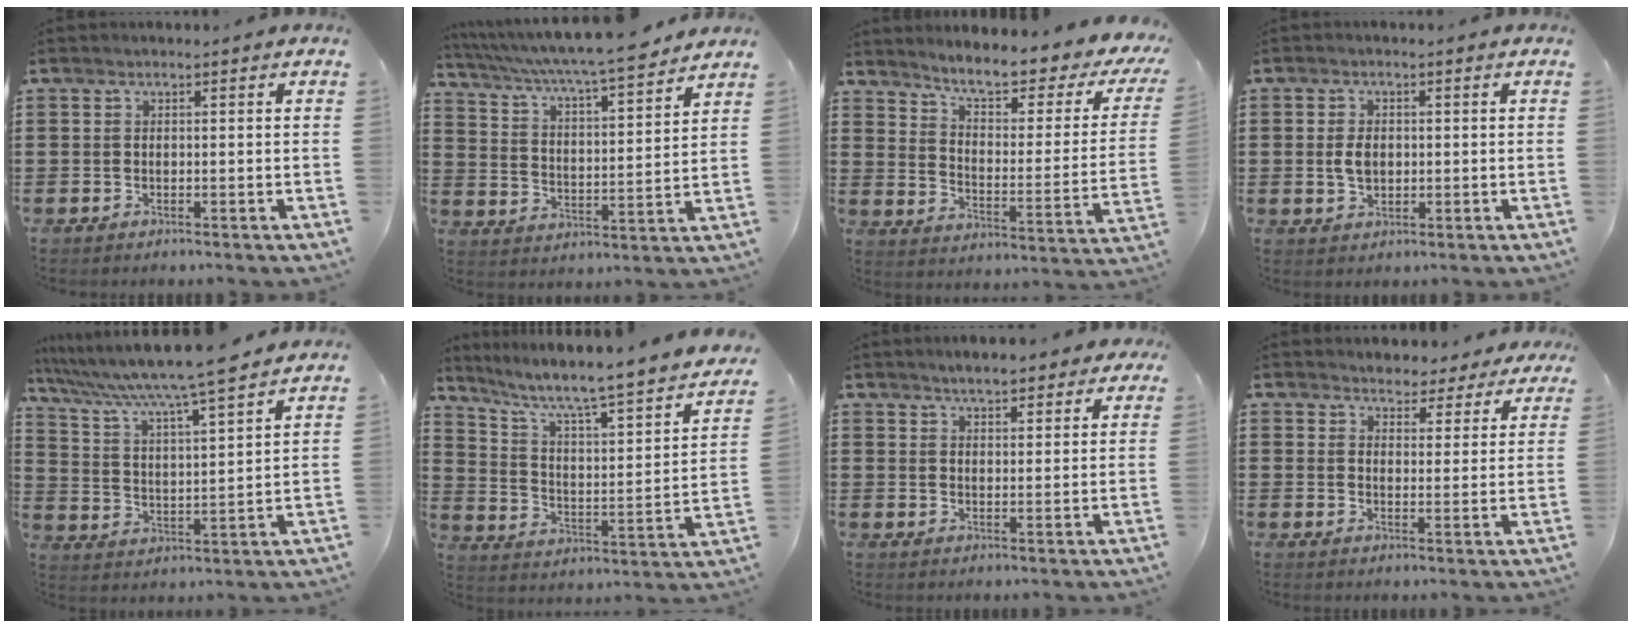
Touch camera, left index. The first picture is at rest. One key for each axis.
{"total": 5.8, "fx": 5.2, "fy": -0.2, "fz": 2.5, "tx": -0.073, "ty": -0.038, "tz": 0.081}
{"total": 6.1, "fx": 5.0, "fy": 0.4, "fz": 3.5, "tx": -0.082, "ty": -0.040, "tz": 0.076}
{"total": 3.3, "fx": 0.2, "fy": 2.1, "fz": 2.6, "tx": -0.060, "ty": 0.003, "tz": 0.000}
{"total": 7.1, "fx": 6.3, "fy": -0.8, "fz": 3.2, "tx": -0.091, "ty": -0.050, "tz": 0.099}
{"total": 5.3, "fx": 3.9, "fy": 0.3, "fz": 3.5, "tx": -0.089, "ty": -0.046, "tz": 0.053}
{"total": 3.9, "fx": 3.5, "fy": 0.9, "fz": 1.4, "tx": -0.038, "ty": 0.002, "tz": 0.065}
{"total": 3.8, "fx": 3.6, "fy": 1.3, "fz": 0.0, "tx": -0.010, "ty": -0.014, "tz": 0.064}